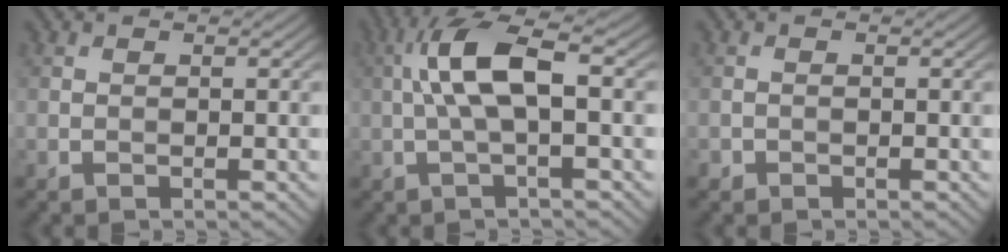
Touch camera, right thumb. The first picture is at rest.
{"total": 7.6, "force": [0.5, 1.9, 7.4], "torque": [-0.154, 0.024, 0.000]}
{"total": 0.6, "force": [-0.5, 0.3, 0.1], "torque": [-0.002, 0.000, -0.008]}